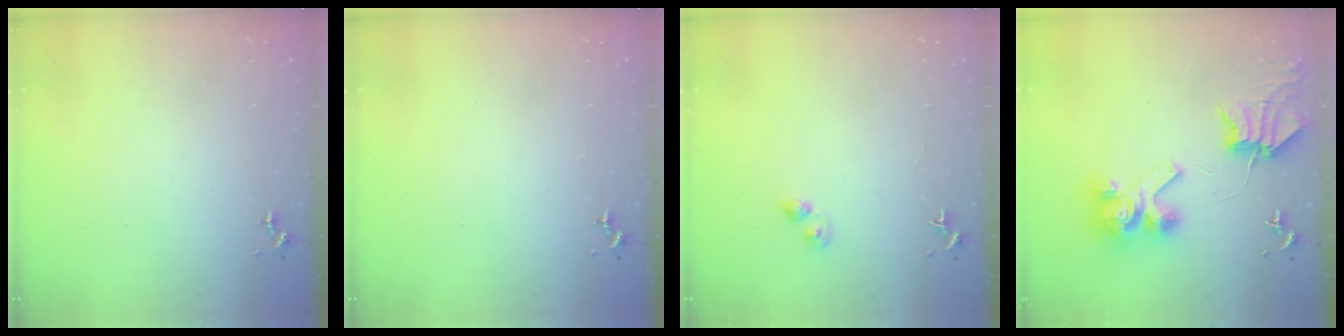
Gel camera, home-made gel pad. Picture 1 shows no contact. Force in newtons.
{"total": 0.0}
{"total": 3.9, "press": 3.9, "slide": 0.4}
{"total": 10.2, "press": 10.1, "slide": 1.4}